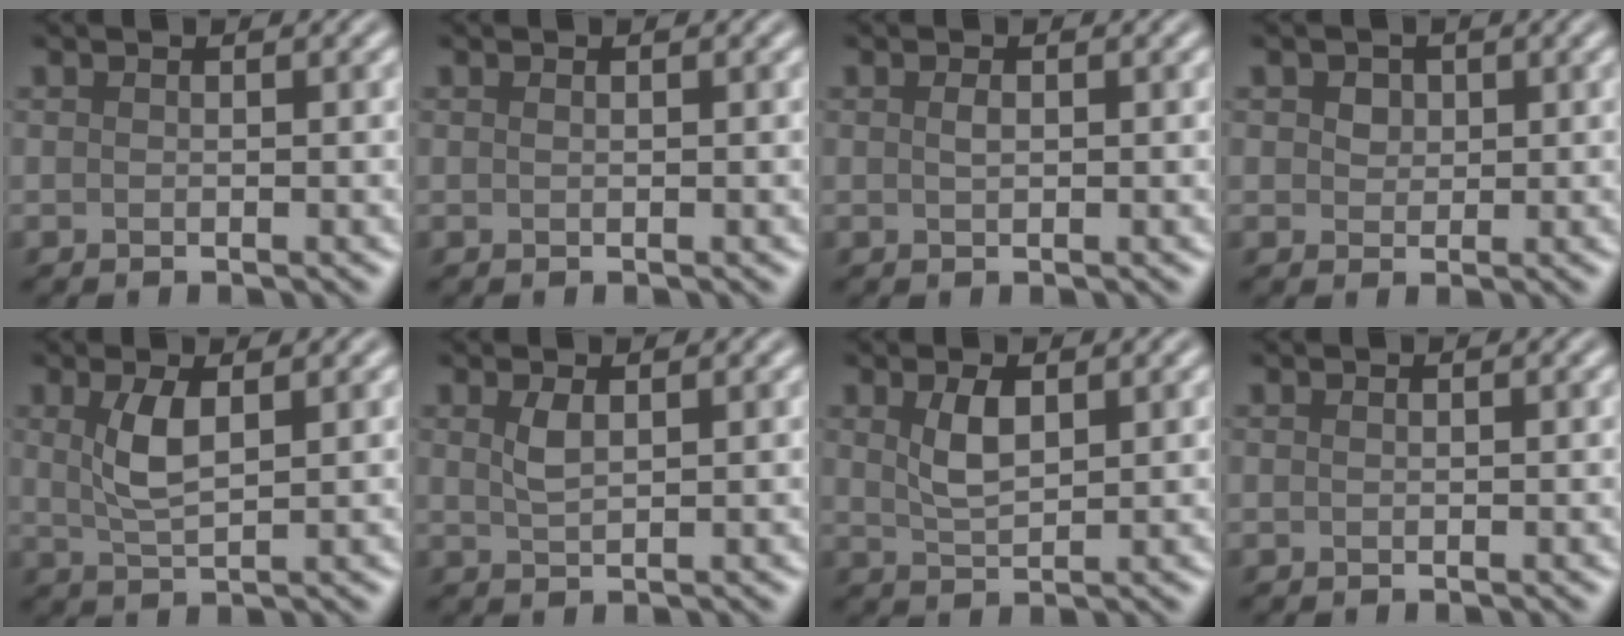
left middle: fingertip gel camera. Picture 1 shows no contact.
{"total": 0.0}
{"total": 0.7, "force": [0.2, 0.3, 0.6], "torque": [-0.014, 0.002, 0.003]}
{"total": 1.7, "force": [0.7, 1.3, 0.8], "torque": [-0.012, 0.007, 0.003]}
{"total": 3.2, "force": [1.0, 1.1, 2.8], "torque": [-0.063, 0.000, 0.022]}
{"total": 1.6, "force": [0.7, 0.6, 1.3], "torque": [-0.031, -0.001, 0.016]}
{"total": 2.7, "force": [1.1, 1.2, 2.2], "torque": [-0.050, 0.000, 0.025]}
{"total": 0.0}